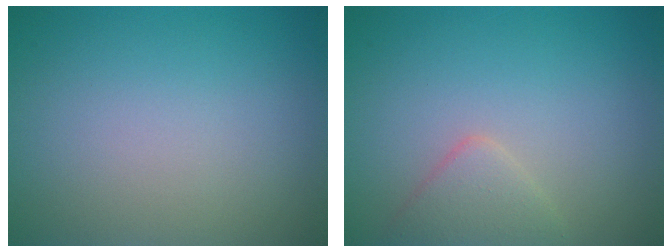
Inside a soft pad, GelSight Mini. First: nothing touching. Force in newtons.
{"total": 2.2, "press": 2.2, "slide": 0.2}